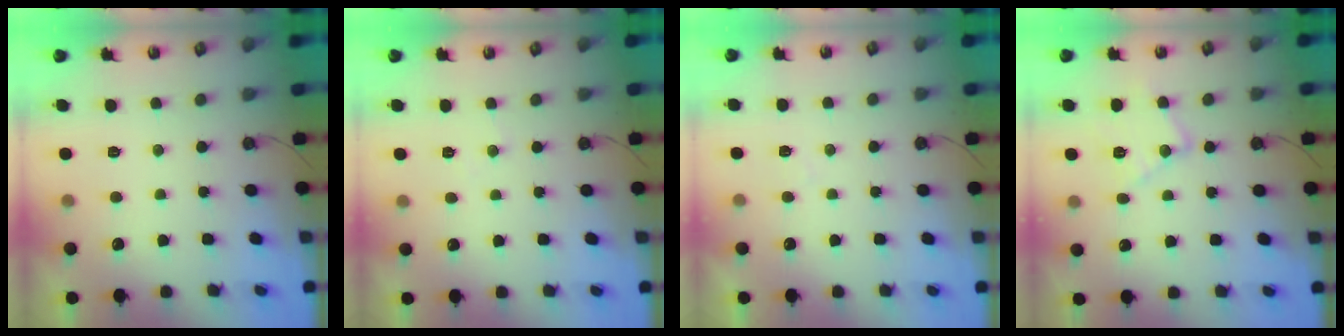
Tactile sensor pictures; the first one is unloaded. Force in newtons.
{"total": 4.4, "press": 4.3, "slide": 0.6}
{"total": 3.1, "press": 3.0, "slide": 0.5}
{"total": 12.5, "press": 12.5, "slide": 0.7}